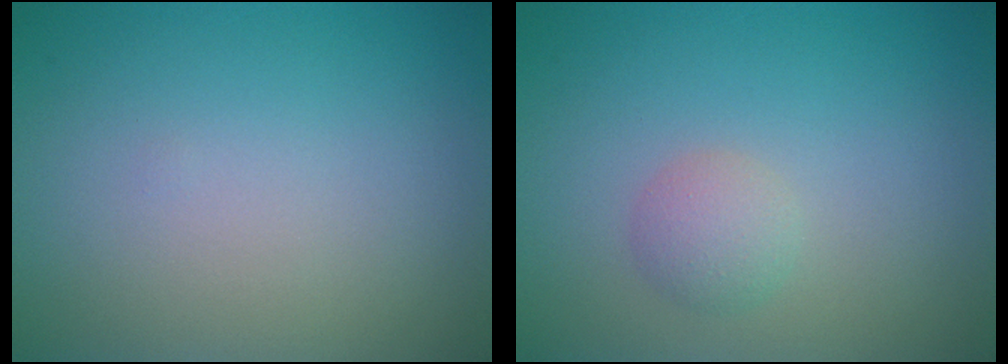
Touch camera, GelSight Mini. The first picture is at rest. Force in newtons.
{"total": 1.7, "press": 1.7, "slide": 0.0}